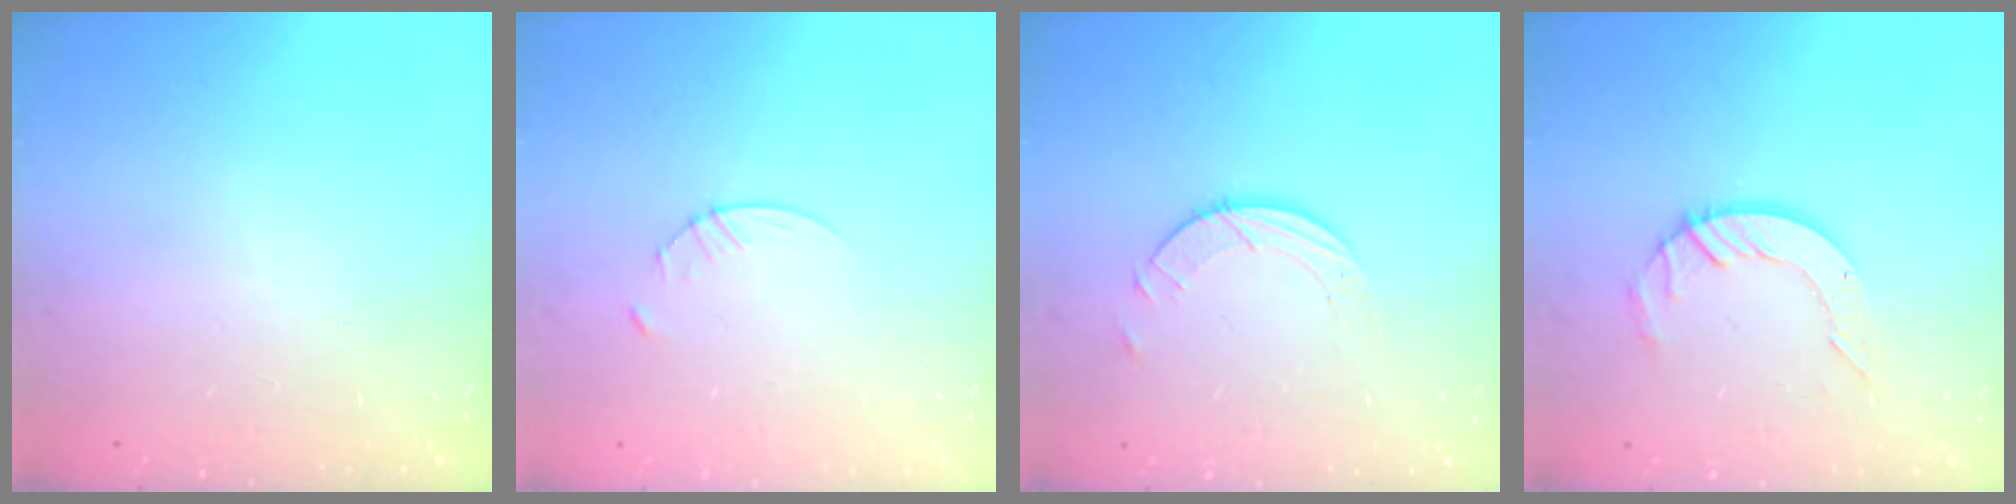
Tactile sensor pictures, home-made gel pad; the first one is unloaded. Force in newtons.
{"total": 2.9, "press": 2.9, "slide": 0.4}
{"total": 3.4, "press": 3.4, "slide": 0.3}
{"total": 8.7, "press": 8.6, "slide": 0.8}